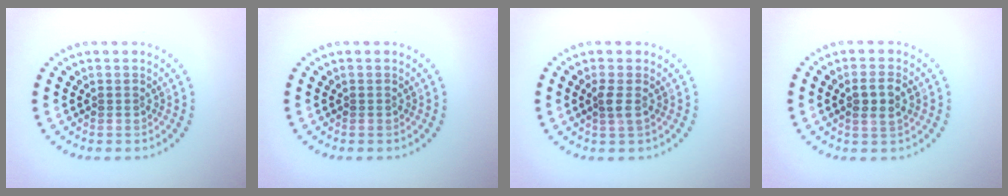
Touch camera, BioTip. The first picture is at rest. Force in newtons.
{"total": 0.0}
{"total": 1.3, "press": 1.0, "slide": 0.7}
{"total": 2.1, "press": 2.0, "slide": 0.5}